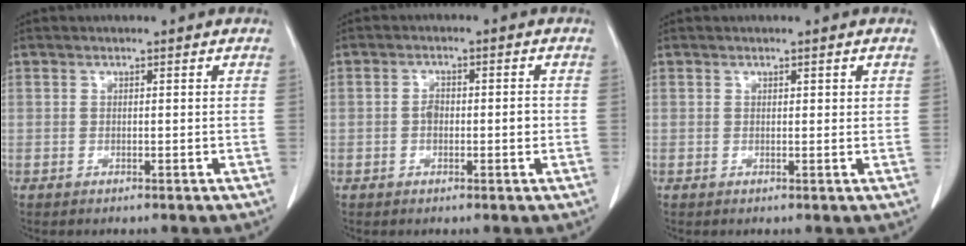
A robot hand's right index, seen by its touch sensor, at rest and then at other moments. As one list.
[{"total": 3.2, "force": [-0.4, 1.7, 2.7], "torque": [-0.045, 0.007, -0.005]}, {"total": 1.0, "force": [0.5, 0.5, 0.7], "torque": [-0.007, 0.000, 0.008]}]